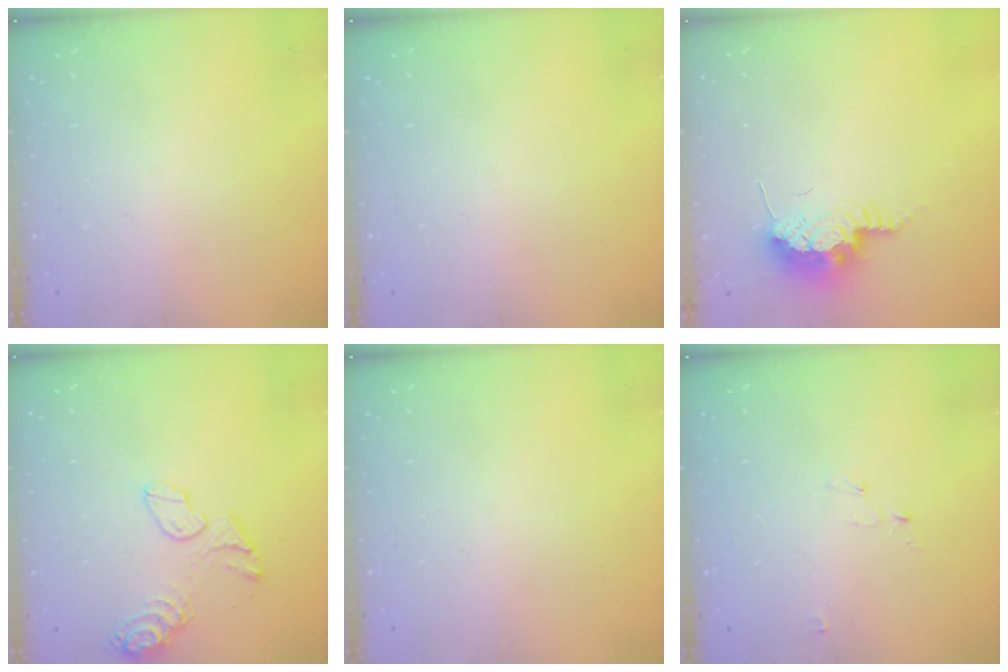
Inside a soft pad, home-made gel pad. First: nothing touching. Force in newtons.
{"total": 0.0}
{"total": 14.5, "press": 11.0, "slide": 9.4}
{"total": 12.3, "press": 10.9, "slide": 5.6}
{"total": 0.0}
{"total": 2.8, "press": 2.8, "slide": 0.3}